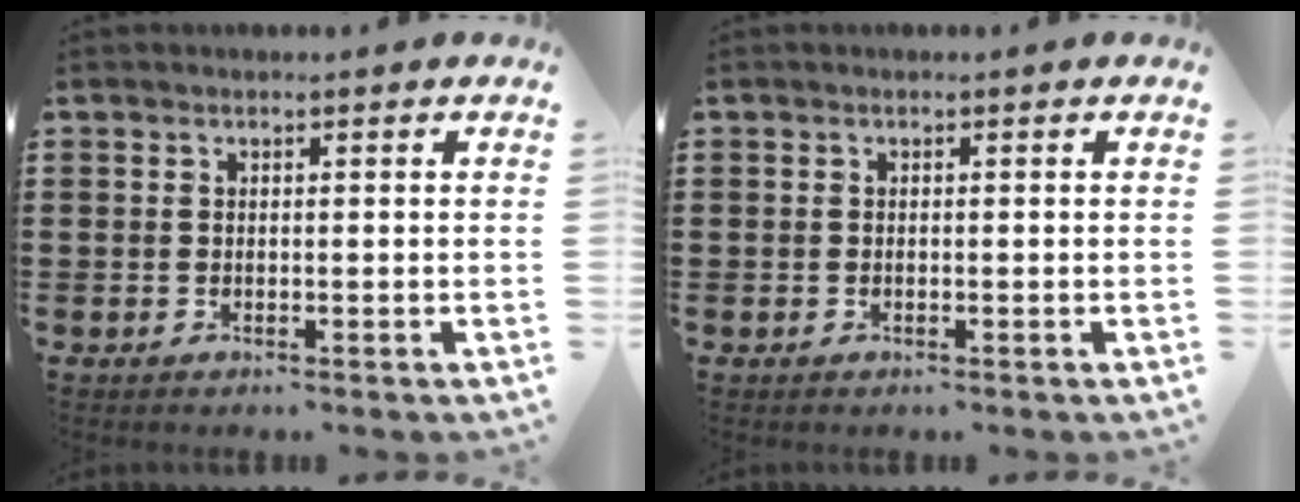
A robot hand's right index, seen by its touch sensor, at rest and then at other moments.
{"total": 0.0}